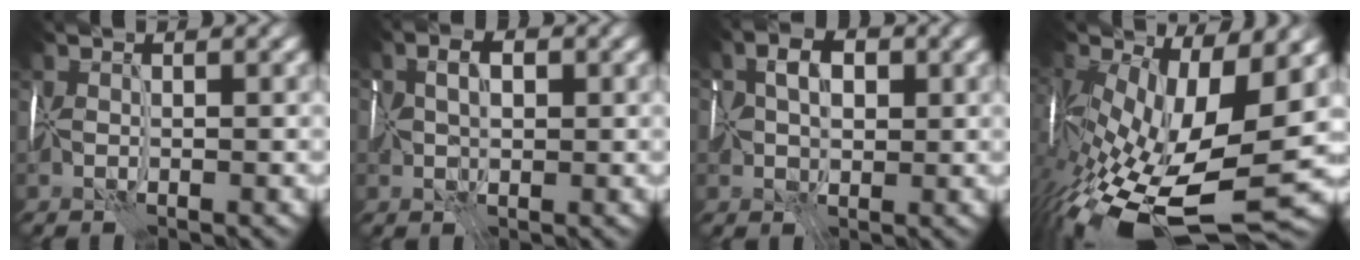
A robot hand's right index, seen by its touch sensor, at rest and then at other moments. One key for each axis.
{"total": 3.2, "fx": 0.7, "fy": 2.1, "fz": 2.3, "tx": -0.039, "ty": 0.011, "tz": 0.010}
{"total": 4.1, "fx": 0.7, "fy": 2.8, "fz": 2.8, "tx": -0.046, "ty": 0.007, "tz": 0.007}
{"total": 14.6, "fx": -3.5, "fy": 6.5, "fz": 12.6, "tx": -0.256, "ty": -0.038, "tz": -0.050}